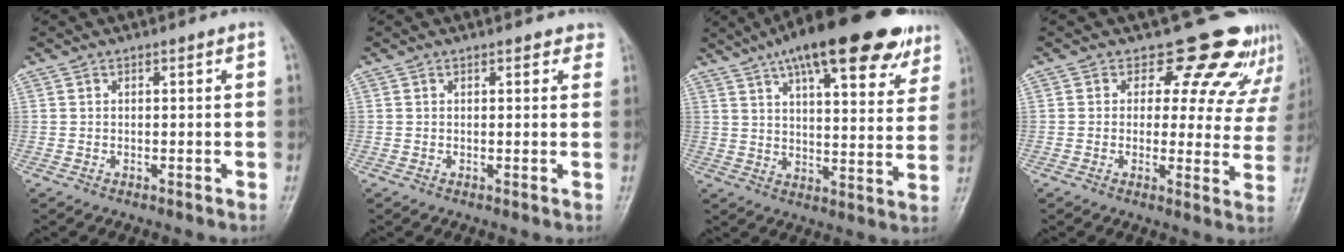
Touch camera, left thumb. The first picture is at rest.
{"total": 2.2, "force": [1.7, 1.1, 0.8], "torque": [0.016, -0.002, 0.009]}
{"total": 24.8, "force": [15.8, 8.1, 17.3], "torque": [-0.226, -0.013, 0.223]}
{"total": 14.5, "force": [12.4, 6.9, 3.0], "torque": [0.027, -0.078, 0.119]}